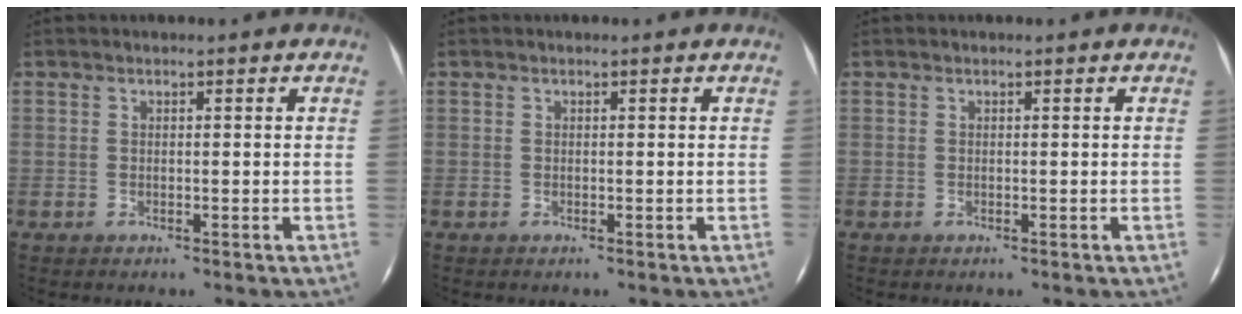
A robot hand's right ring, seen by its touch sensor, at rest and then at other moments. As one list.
[{"total": 0.0}, {"total": 0.0}]